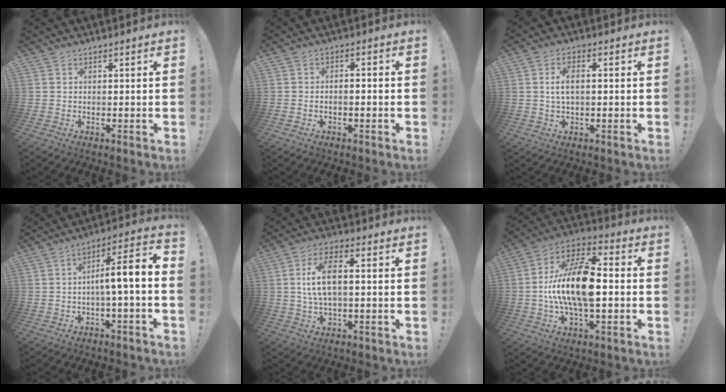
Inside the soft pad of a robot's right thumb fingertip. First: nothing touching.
{"total": 2.1, "force": [-1.3, 0.5, 1.5], "torque": [-0.024, 0.007, -0.022]}
{"total": 5.1, "force": [0.5, 2.4, 4.4], "torque": [-0.067, 0.006, 0.007]}
{"total": 9.0, "force": [-0.6, 0.5, 9.0], "torque": [-0.139, -0.005, -0.020]}
{"total": 11.0, "force": [0.9, 4.9, 9.8], "torque": [-0.192, 0.008, 0.014]}
{"total": 18.7, "force": [-1.3, 8.6, 16.5], "torque": [-0.304, 0.008, -0.020]}